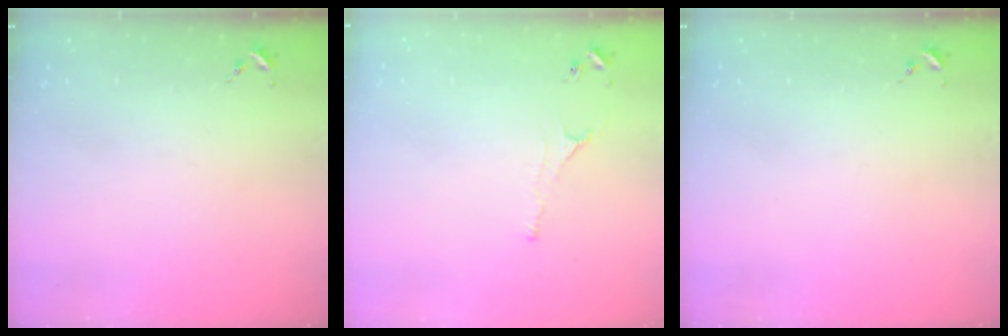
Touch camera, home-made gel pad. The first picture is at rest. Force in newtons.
{"total": 2.2, "press": 2.1, "slide": 0.4}
{"total": 0.0}